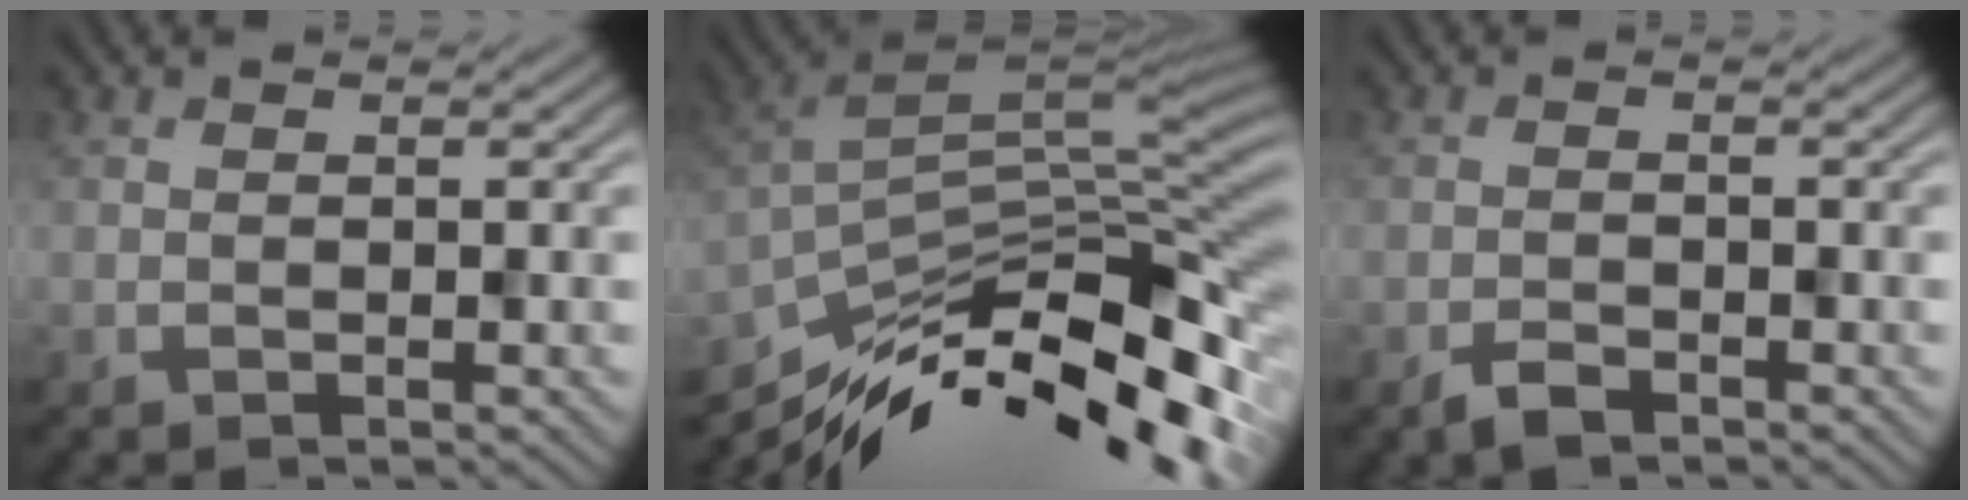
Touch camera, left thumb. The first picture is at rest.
{"total": 14.4, "force": [-8.6, 5.1, 10.3], "torque": [-0.227, -0.013, -0.140]}
{"total": 2.1, "force": [-1.6, 0.9, 1.1], "torque": [-0.021, -0.003, -0.031]}